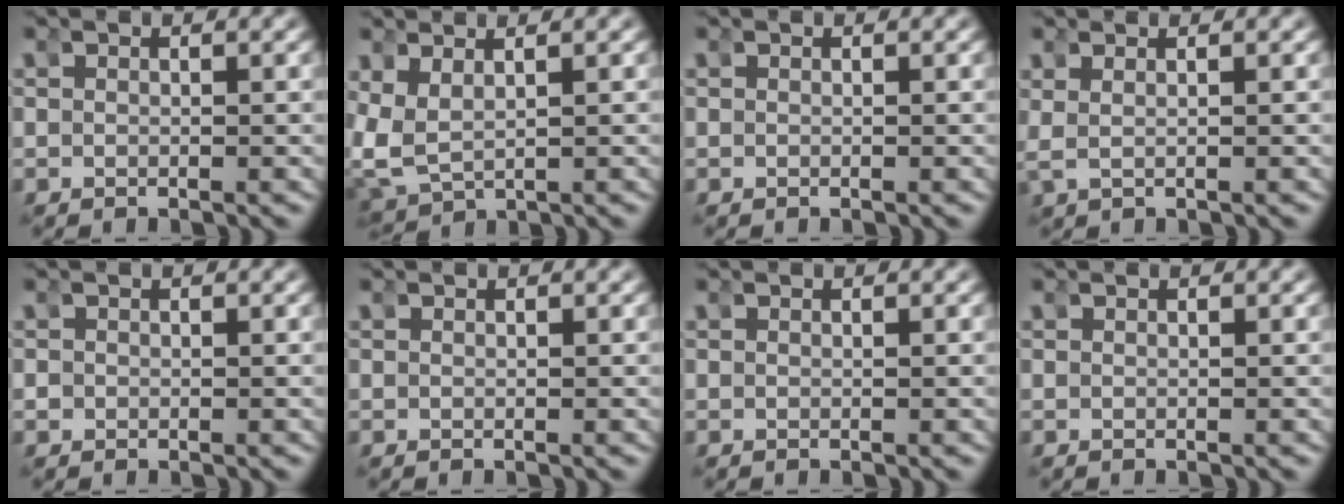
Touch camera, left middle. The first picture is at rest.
{"total": 7.0, "force": [0.3, 6.3, 3.1], "torque": [-0.128, -0.034, 0.014]}
{"total": 0.0}
{"total": 2.2, "force": [0.6, 1.6, 1.4], "torque": [-0.039, 0.002, 0.008]}
{"total": 1.0, "force": [-0.2, 1.0, 0.1], "torque": [-0.012, -0.002, -0.003]}
{"total": 0.0}
{"total": 0.0}
{"total": 0.0}